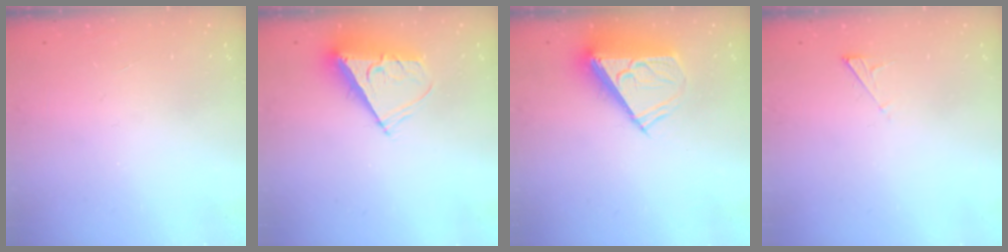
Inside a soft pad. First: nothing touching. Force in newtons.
{"total": 8.6, "press": 8.6, "slide": 0.6}
{"total": 9.0, "press": 9.0, "slide": 0.6}
{"total": 2.5, "press": 2.4, "slide": 0.3}